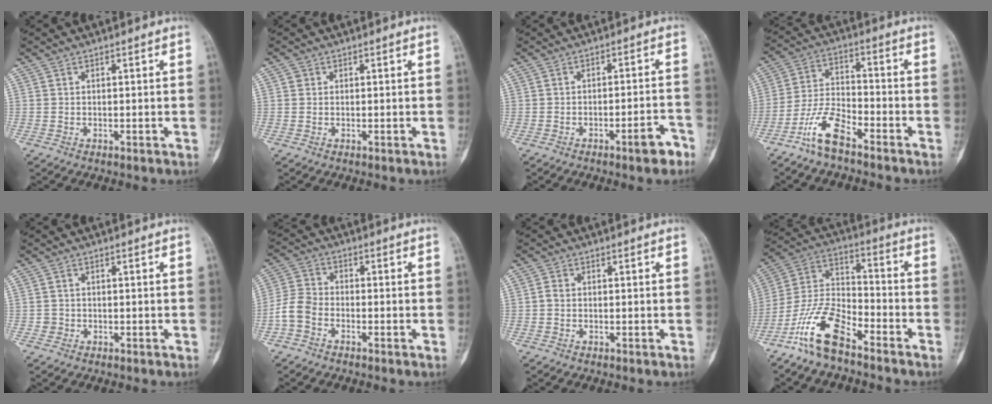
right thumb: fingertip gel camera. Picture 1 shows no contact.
{"total": 0.8, "force": [0.2, 0.8, 0.1], "torque": [0.004, 0.002, 0.003]}
{"total": 4.9, "force": [-3.1, 1.1, 3.6], "torque": [-0.045, 0.028, -0.041]}
{"total": 8.7, "force": [-6.1, 2.8, 5.4], "torque": [-0.118, 0.041, -0.126]}
{"total": 1.1, "force": [-0.3, 1.1, 0.0], "torque": [0.007, 0.007, -0.008]}
{"total": 5.2, "force": [-2.3, 3.6, 2.9], "torque": [-0.056, 0.017, -0.058]}
{"total": 1.1, "force": [-0.2, 0.9, 0.6], "torque": [-0.011, 0.002, -0.005]}
{"total": 12.7, "force": [-8.8, 4.7, 7.9], "torque": [-0.163, 0.062, -0.179]}